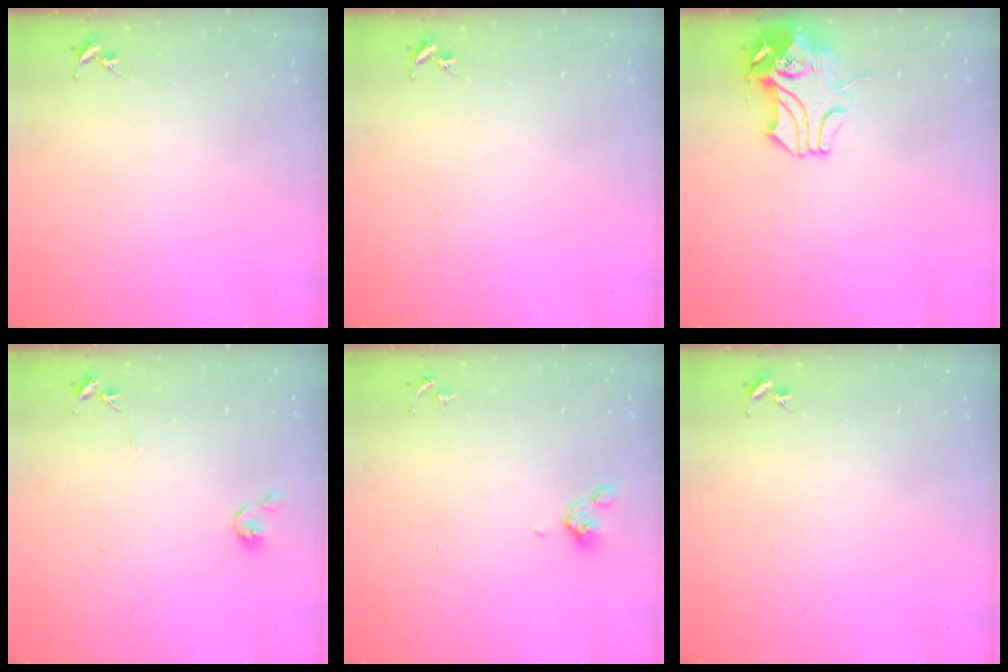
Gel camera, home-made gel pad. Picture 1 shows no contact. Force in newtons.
{"total": 0.0}
{"total": 9.9, "press": 9.8, "slide": 1.6}
{"total": 4.8, "press": 4.8, "slide": 0.4}
{"total": 5.5, "press": 5.4, "slide": 0.9}
{"total": 0.0}